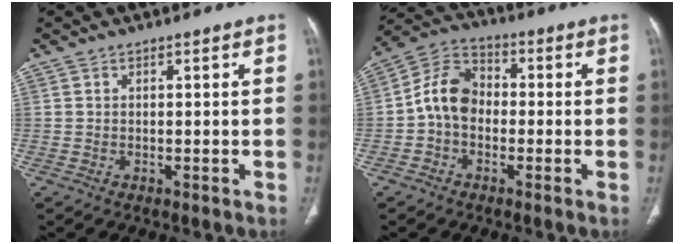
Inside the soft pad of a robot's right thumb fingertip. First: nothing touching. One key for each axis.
{"total": 9.0, "fx": -1.2, "fy": 6.8, "fz": 5.9, "tx": -0.093, "ty": 0.032, "tz": -0.040}